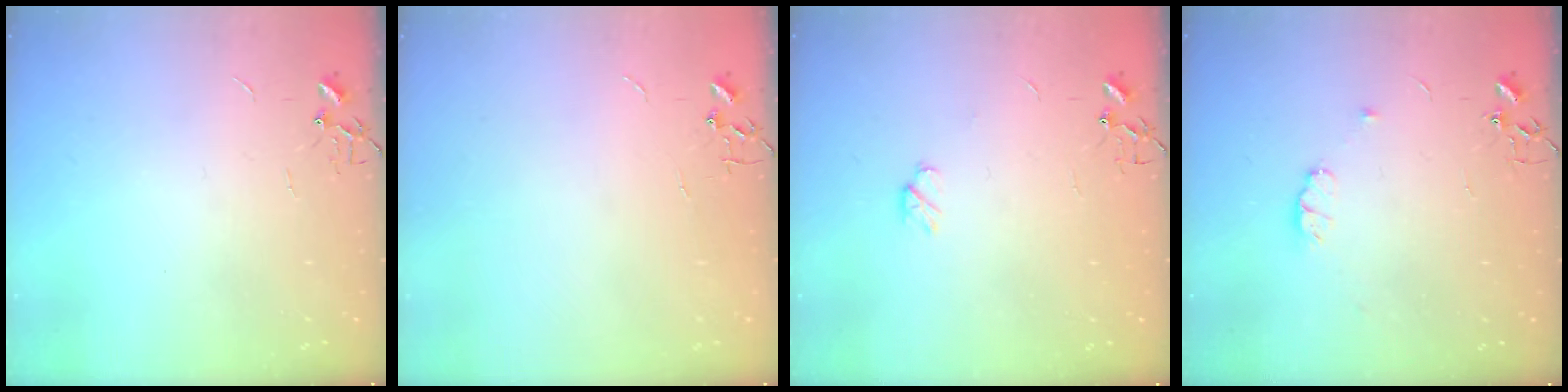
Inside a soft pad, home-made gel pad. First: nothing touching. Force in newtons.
{"total": 0.0}
{"total": 4.6, "press": 4.6, "slide": 0.7}
{"total": 5.3, "press": 5.1, "slide": 1.3}